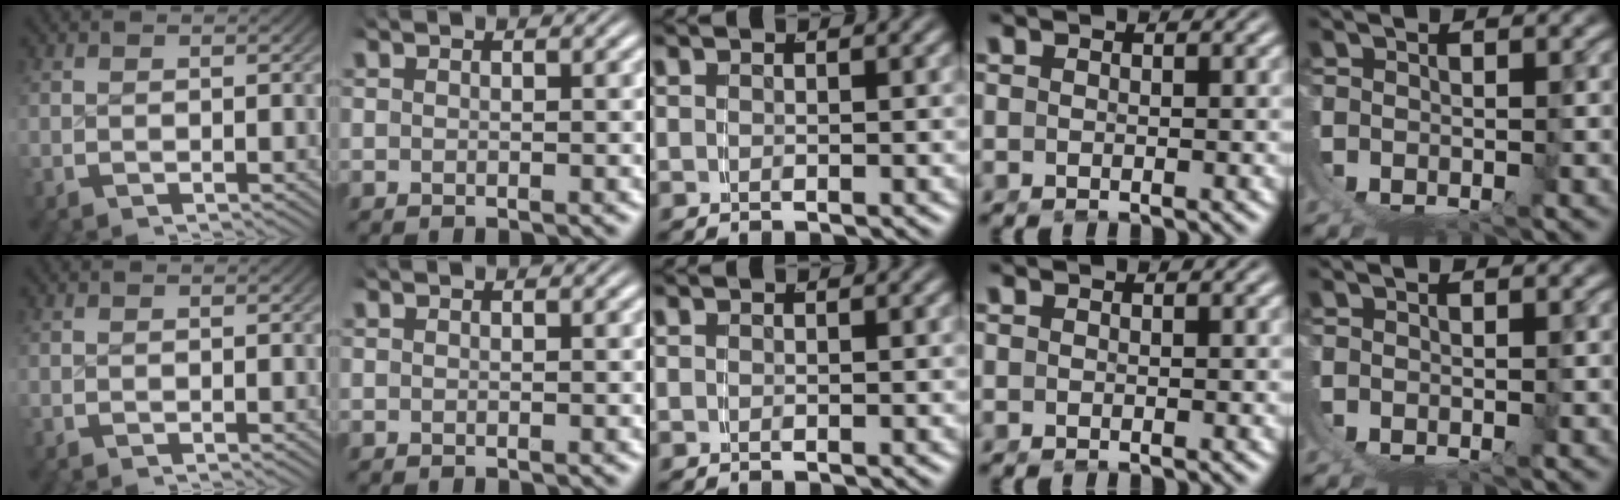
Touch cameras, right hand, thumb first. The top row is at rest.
{}